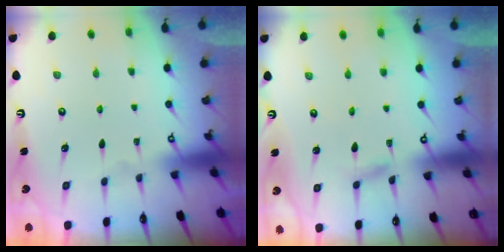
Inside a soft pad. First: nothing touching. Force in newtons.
{"total": 1.6, "press": 1.6, "slide": 0.2}